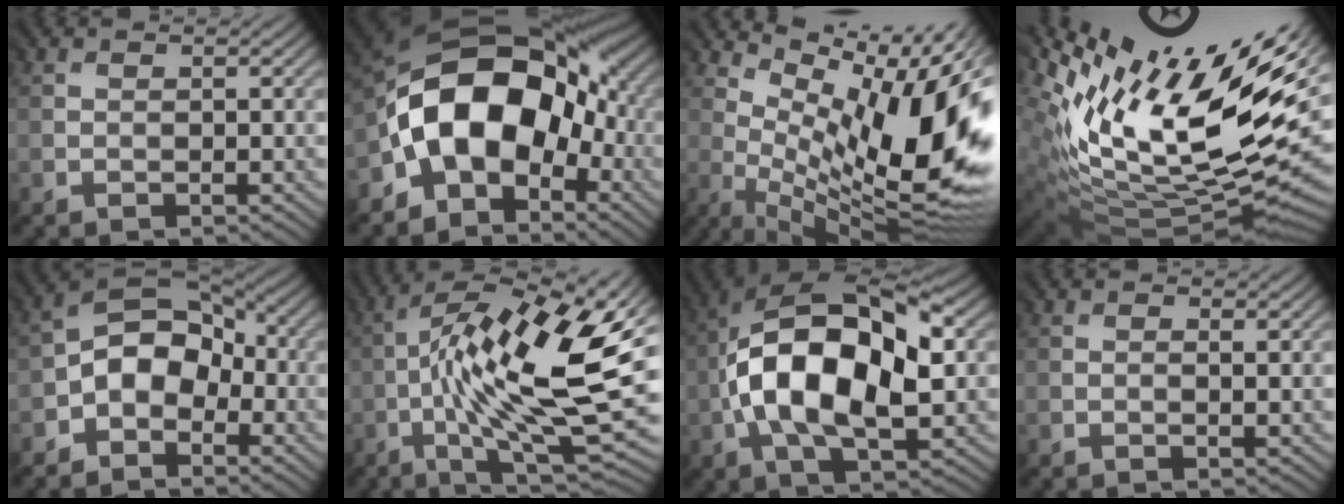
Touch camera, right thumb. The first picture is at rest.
{"total": 13.3, "force": [-3.2, 9.1, 9.1], "torque": [-0.133, 0.009, -0.069]}
{"total": 16.9, "force": [2.8, 6.3, 15.4], "torque": [-0.215, -0.007, 0.056]}
{"total": 17.5, "force": [7.1, 6.0, 14.8], "torque": [-0.262, 0.014, 0.141]}
{"total": 7.2, "force": [-2.2, 5.1, 4.6], "torque": [-0.069, 0.007, -0.054]}
{"total": 17.7, "force": [-0.1, 5.2, 16.9], "torque": [-0.280, 0.000, 0.009]}
{"total": 15.4, "force": [-0.5, 7.7, 13.3], "torque": [-0.240, 0.021, -0.013]}
{"total": 0.5, "force": [0.2, 0.0, 0.5], "torque": [-0.008, -0.006, 0.004]}